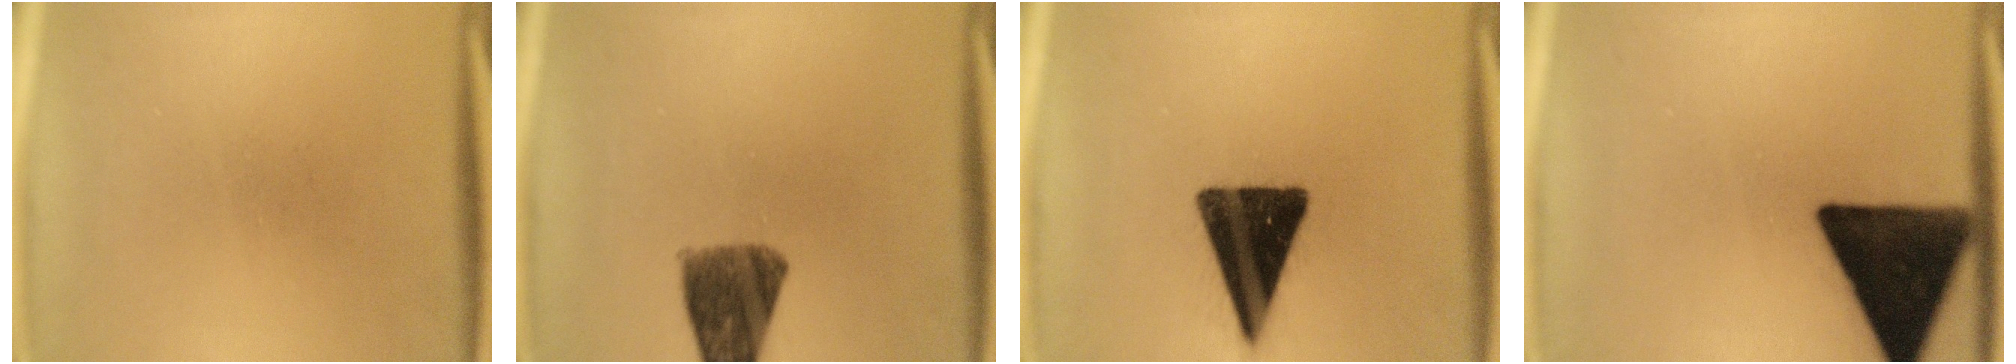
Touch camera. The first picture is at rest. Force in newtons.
{"total": 9.2}
{"total": 16.8}
{"total": 17.8}